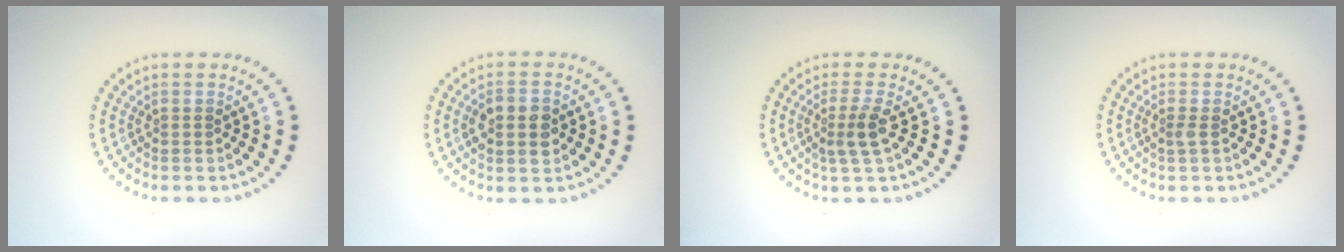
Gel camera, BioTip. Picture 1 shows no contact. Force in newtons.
{"total": 3.5, "press": 3.5, "slide": 0.1}
{"total": 2.3, "press": 1.8, "slide": 1.4}
{"total": 0.6, "press": 0.5, "slide": 0.3}